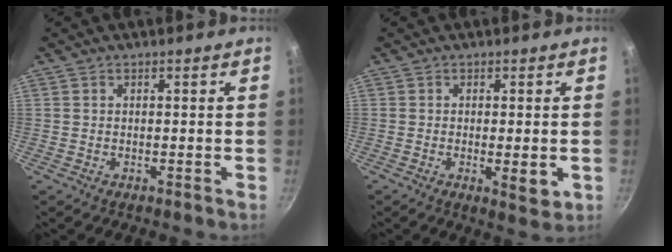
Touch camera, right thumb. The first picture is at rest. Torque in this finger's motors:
{"motor_torque": [-0.65, -0.06, -0.08, 0.07, -0.01]}